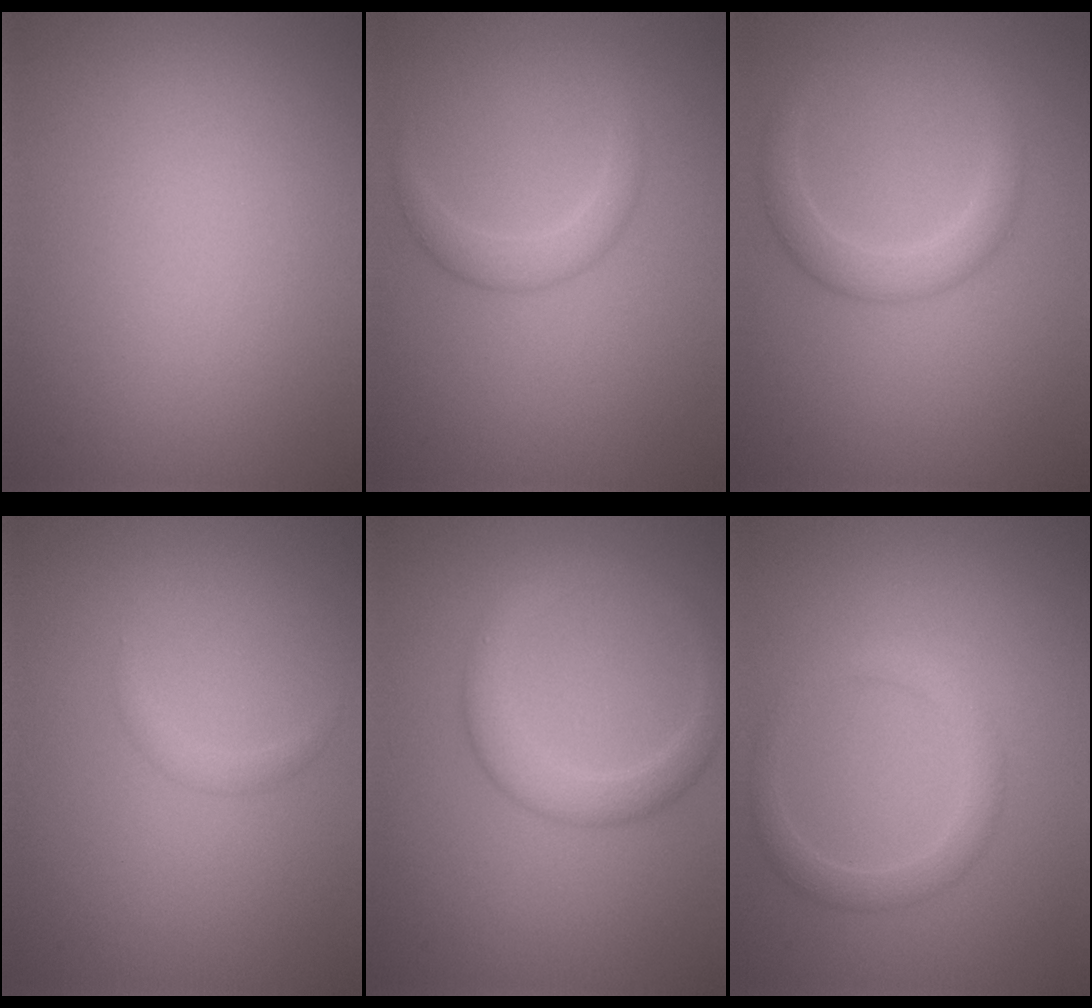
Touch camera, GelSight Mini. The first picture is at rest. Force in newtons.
{"total": 1.9, "press": 1.9, "slide": 0.2}
{"total": 2.6, "press": 2.6, "slide": 0.0}
{"total": 0.9, "press": 0.9, "slide": 0.1}
{"total": 3.1, "press": 3.1, "slide": 0.2}
{"total": 2.2, "press": 2.2, "slide": 0.1}